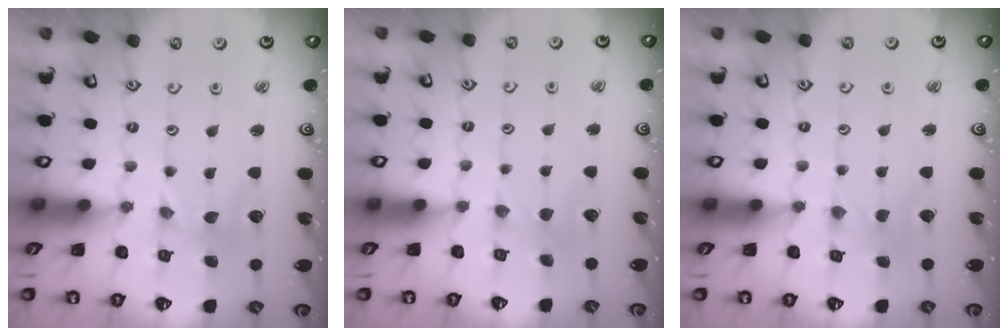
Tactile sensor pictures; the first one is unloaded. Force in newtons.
{"total": 2.5, "press": 2.4, "slide": 0.5}
{"total": 0.0}